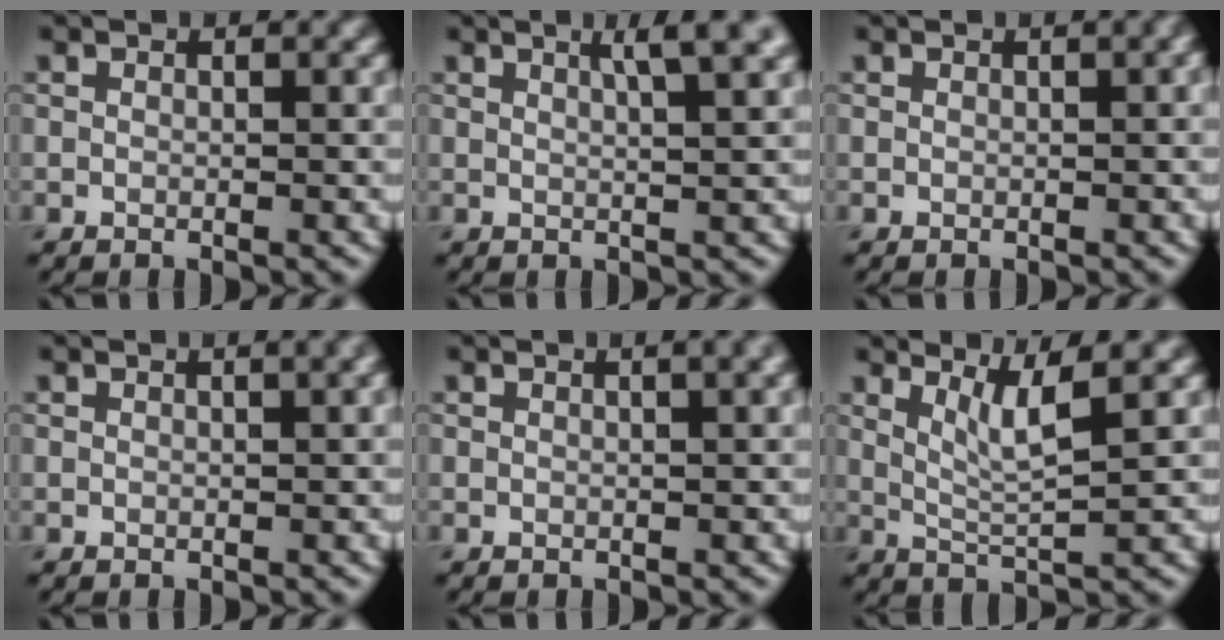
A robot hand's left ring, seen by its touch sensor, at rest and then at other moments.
{"total": 3.8, "force": [2.0, 0.9, 3.1], "torque": [-0.025, 0.016, 0.015]}
{"total": 1.0, "force": [0.4, 0.2, 0.9], "torque": [-0.006, 0.012, 0.004]}
{"total": 1.8, "force": [0.8, 0.6, 1.5], "torque": [-0.013, 0.005, 0.005]}
{"total": 2.3, "force": [1.0, 0.7, 1.9], "torque": [-0.016, 0.004, 0.007]}
{"total": 3.4, "force": [1.6, 0.5, 2.9], "torque": [-0.053, -0.006, 0.037]}